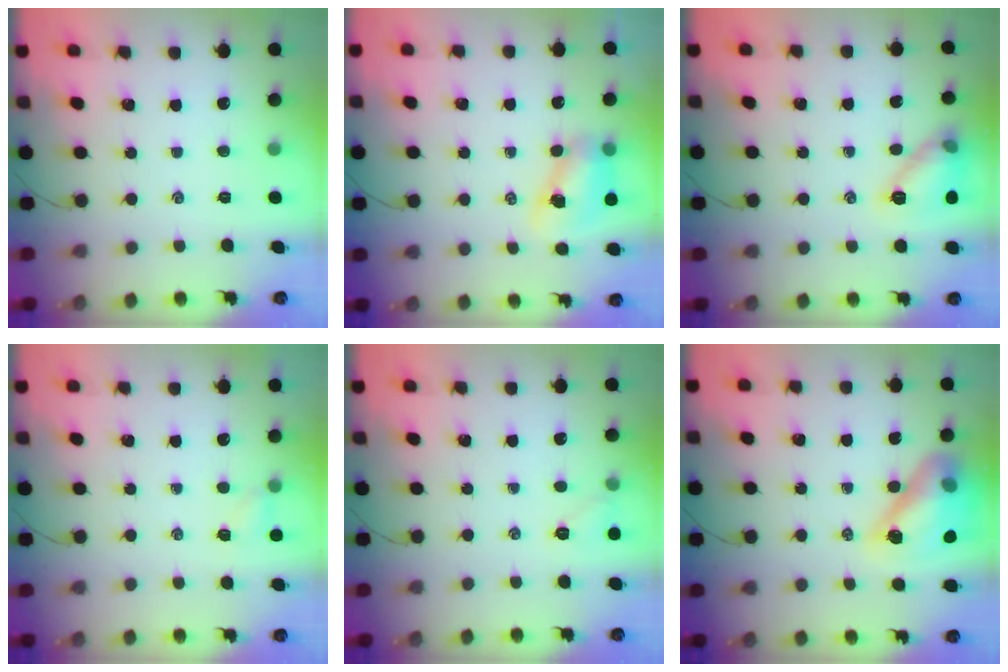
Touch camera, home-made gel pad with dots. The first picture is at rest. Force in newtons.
{"total": 8.3, "press": 8.2, "slide": 1.1}
{"total": 11.7, "press": 11.7, "slide": 1.0}
{"total": 2.5, "press": 2.3, "slide": 0.9}
{"total": 5.7, "press": 5.6, "slide": 1.1}
{"total": 15.3, "press": 14.8, "slide": 4.0}